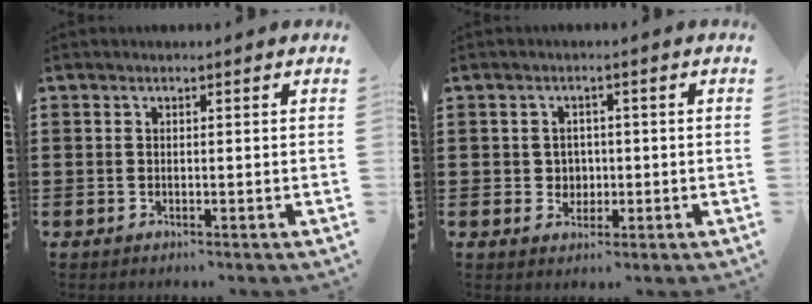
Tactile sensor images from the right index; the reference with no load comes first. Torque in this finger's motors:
{"motor_torque": [2.14, 0.00, 0.10, 0.03]}